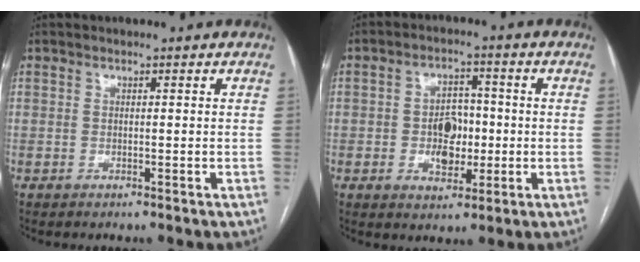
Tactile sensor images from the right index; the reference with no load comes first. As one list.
[{"total": 6.5, "force": [-0.8, 4.3, 4.8], "torque": [-0.087, 0.012, -0.005]}]